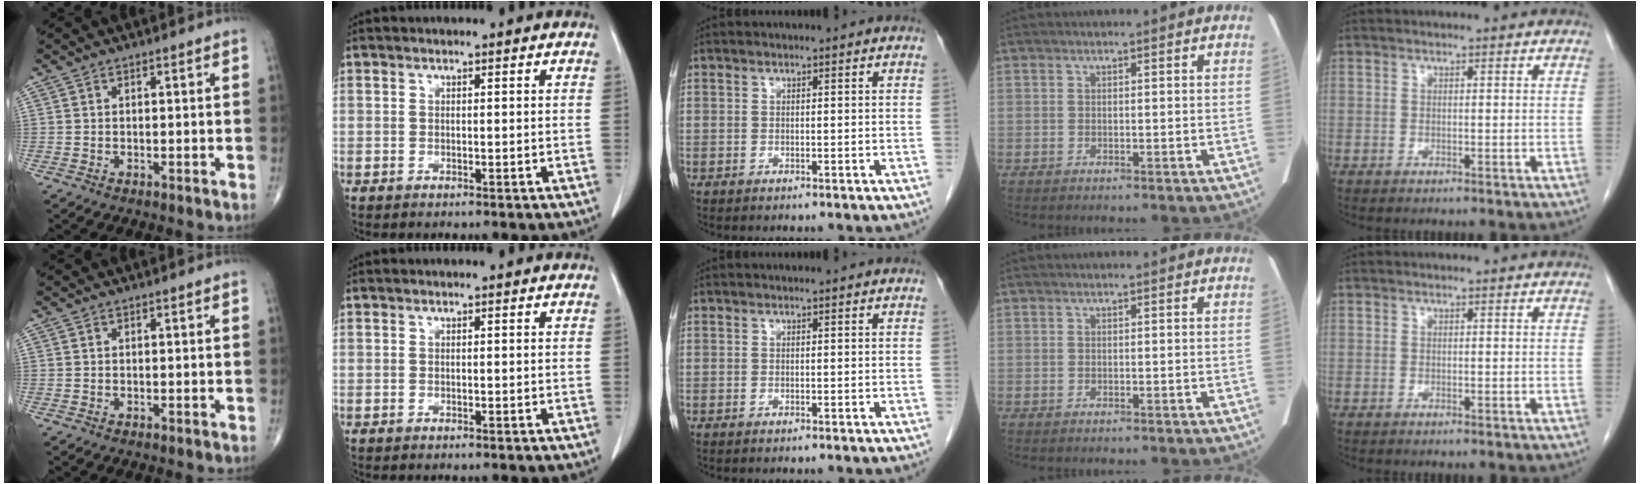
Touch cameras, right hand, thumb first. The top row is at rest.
{}